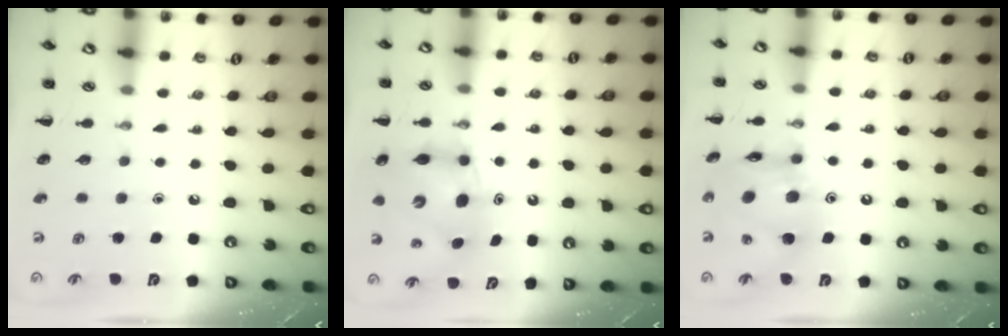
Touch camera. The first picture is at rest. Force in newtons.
{"total": 8.9, "press": 8.7, "slide": 1.9}
{"total": 13.9, "press": 13.3, "slide": 3.9}